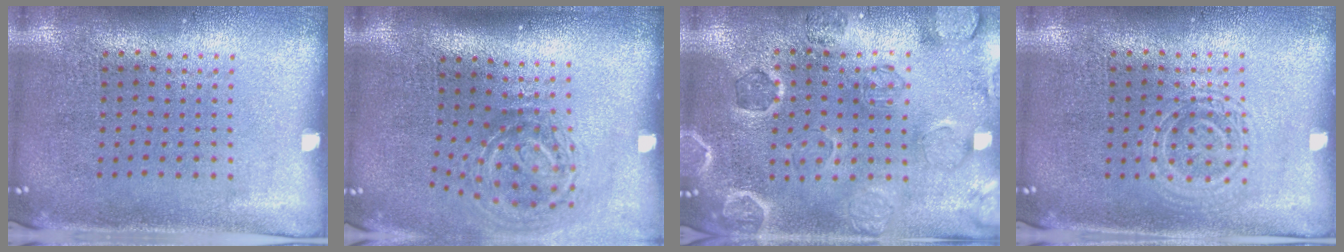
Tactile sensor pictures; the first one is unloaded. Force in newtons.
{"total": 2.0, "press": 1.3, "slide": 1.6}
{"total": 1.0, "press": 0.9, "slide": 0.3}
{"total": 2.0, "press": 2.0, "slide": 0.4}